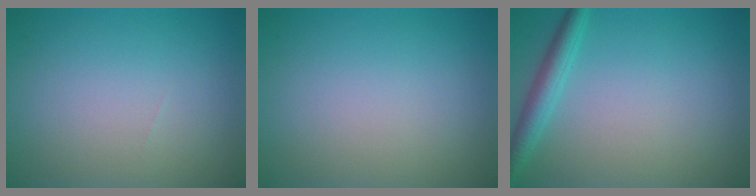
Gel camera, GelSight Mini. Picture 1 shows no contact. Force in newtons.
{"total": 0.0}
{"total": 2.5, "press": 2.5, "slide": 0.1}